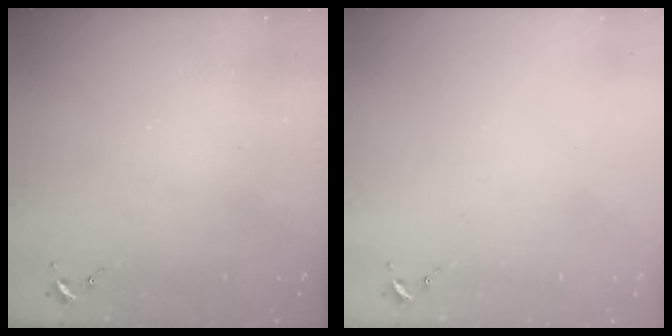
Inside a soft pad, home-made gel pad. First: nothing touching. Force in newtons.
{"total": 0.0}